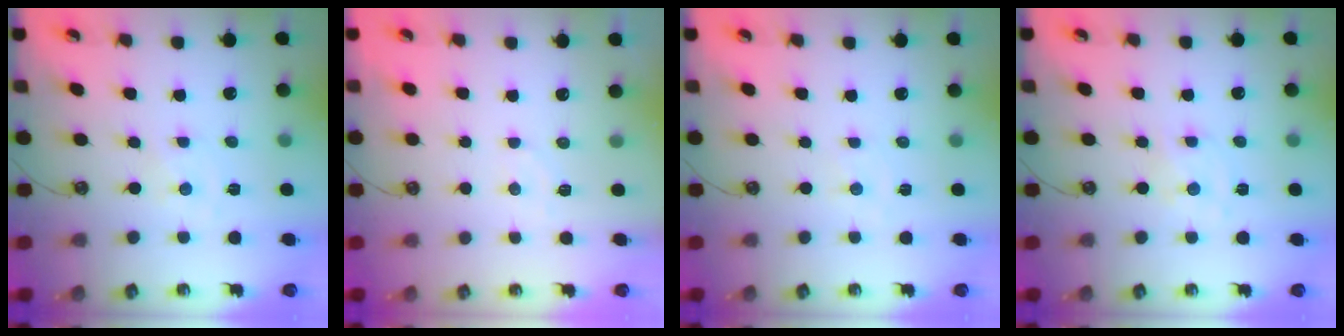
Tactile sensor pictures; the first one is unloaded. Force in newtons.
{"total": 4.6, "press": 4.6, "slide": 0.7}
{"total": 2.5, "press": 2.5, "slide": 0.4}
{"total": 1.0, "press": 1.0, "slide": 0.2}